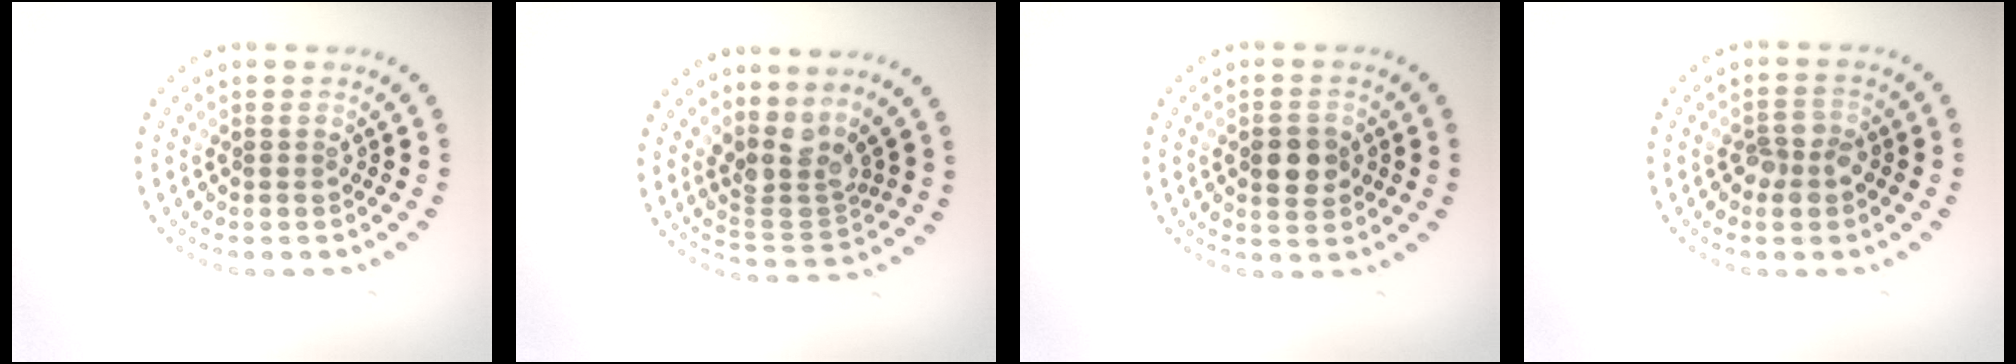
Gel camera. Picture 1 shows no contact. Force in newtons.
{"total": 3.8, "press": 2.7, "slide": 2.6}
{"total": 3.2, "press": 3.2, "slide": 0.1}
{"total": 2.3, "press": 2.2, "slide": 0.6}